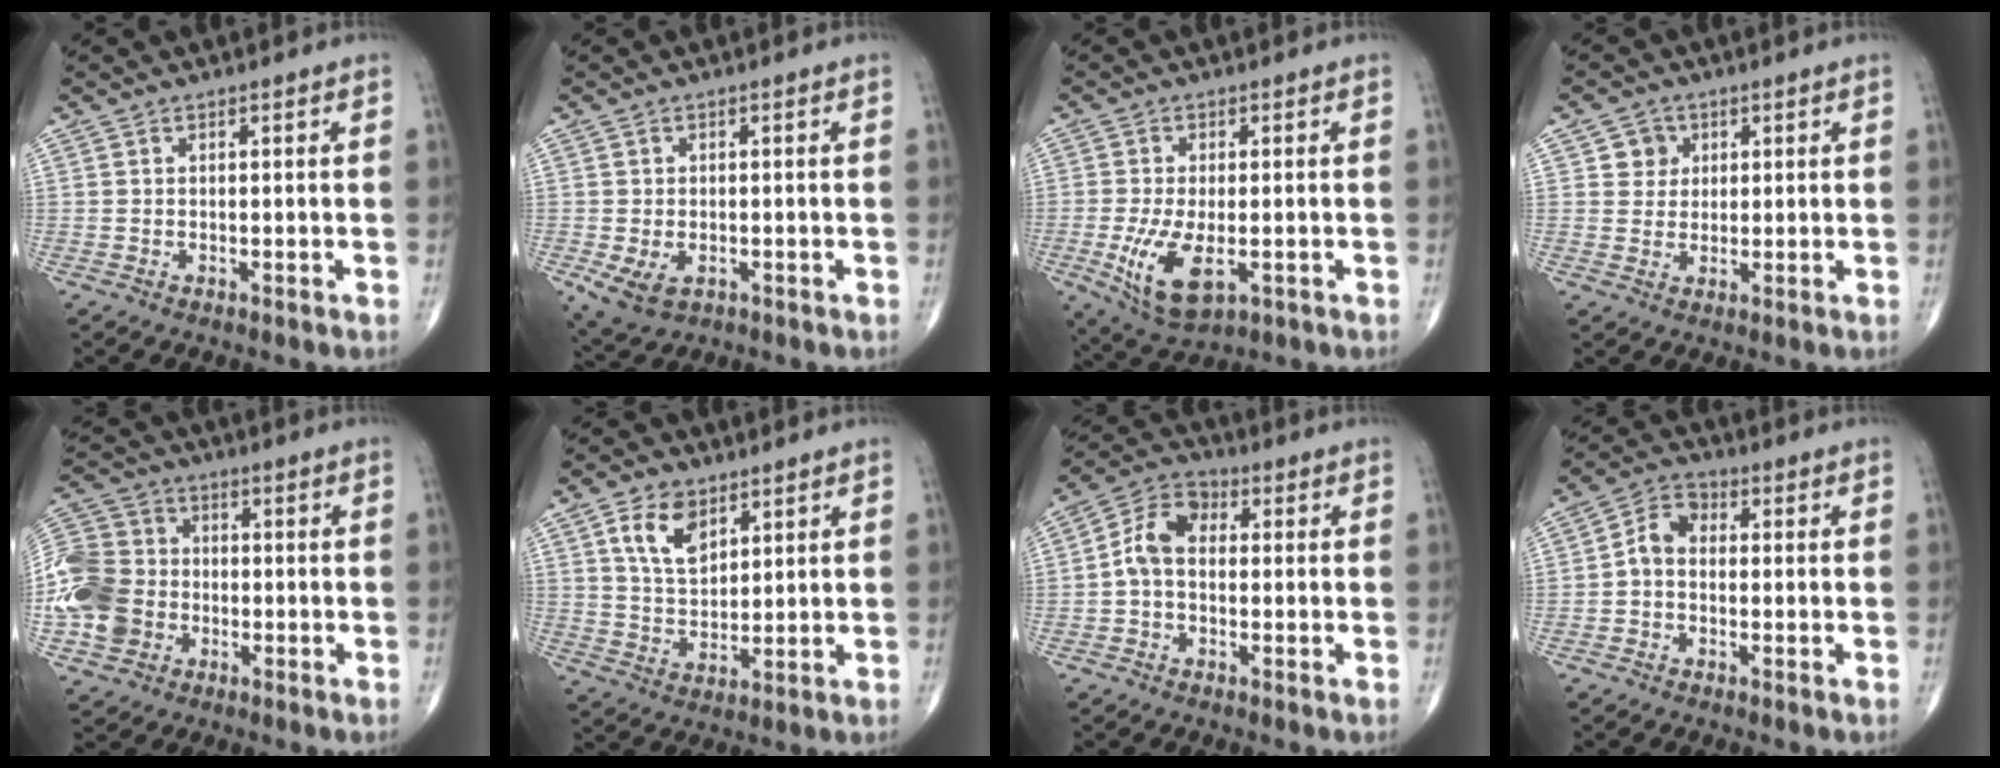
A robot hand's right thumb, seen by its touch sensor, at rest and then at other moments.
{"total": 5.8, "force": [-1.8, 3.8, 3.9], "torque": [-0.071, -0.003, -0.022]}
{"total": 9.5, "force": [-2.5, 4.5, 8.0], "torque": [-0.156, -0.015, -0.034]}
{"total": 4.0, "force": [1.4, 3.7, 0.7], "torque": [0.013, -0.002, 0.018]}
{"total": 14.1, "force": [-3.5, 11.6, 7.2], "torque": [-0.141, 0.022, -0.072]}
{"total": 8.3, "force": [4.1, 5.1, 5.1], "torque": [-0.076, -0.023, 0.080]}
{"total": 7.8, "force": [0.0, 5.3, 5.7], "torque": [-0.097, 0.027, -0.012]}
{"total": 5.7, "force": [-0.4, 4.2, 3.8], "torque": [-0.056, 0.021, -0.020]}